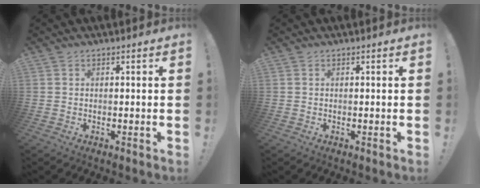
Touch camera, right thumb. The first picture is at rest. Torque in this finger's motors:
{"motor_torque": [-0.02, -0.14, 0.01, 0.24, 0.03]}